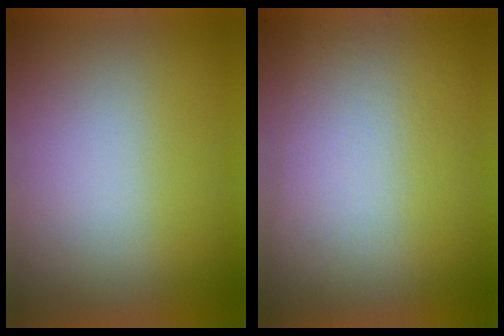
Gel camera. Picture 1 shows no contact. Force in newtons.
{"total": 2.8}